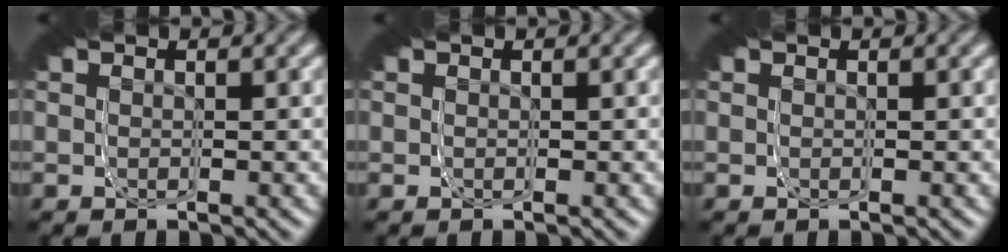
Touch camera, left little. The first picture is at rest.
{"total": 0.0}
{"total": 0.0}